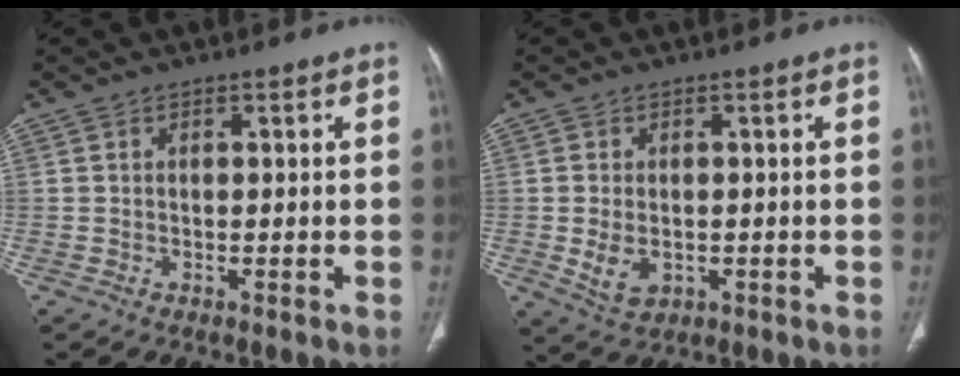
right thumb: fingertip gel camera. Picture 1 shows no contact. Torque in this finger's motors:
{"motor_torque": [-0.25, 0.24, 0.46, 0.34, 0.00]}